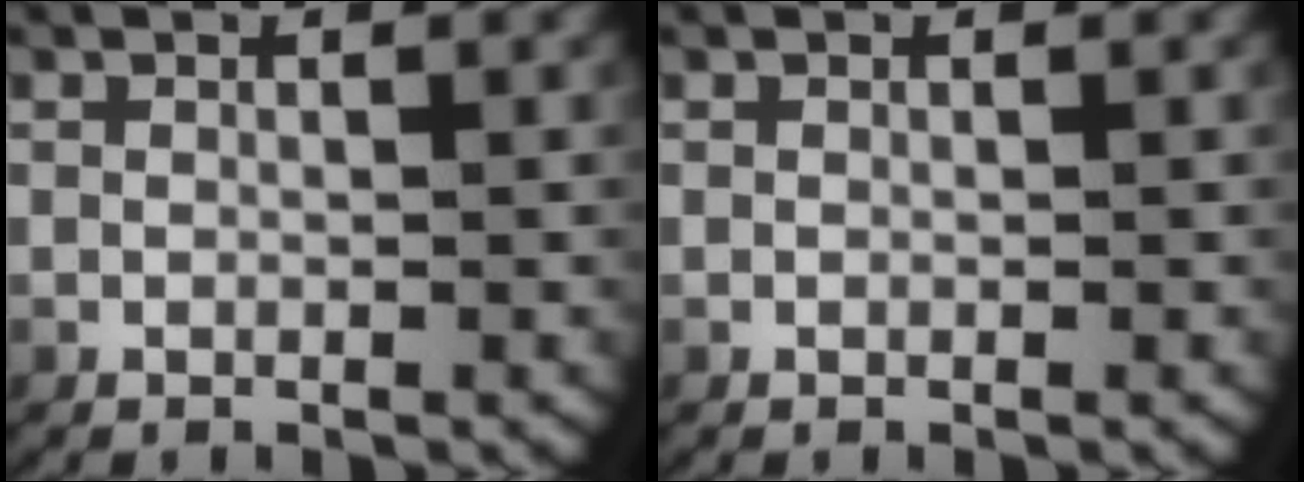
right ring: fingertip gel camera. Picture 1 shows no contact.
{"total": 0.0}